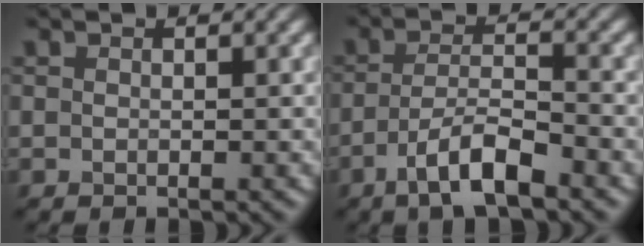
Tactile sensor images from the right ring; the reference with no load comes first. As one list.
[{"total": 5.2, "force": [-3.0, 1.3, 4.1], "torque": [-0.075, 0.003, -0.056]}]